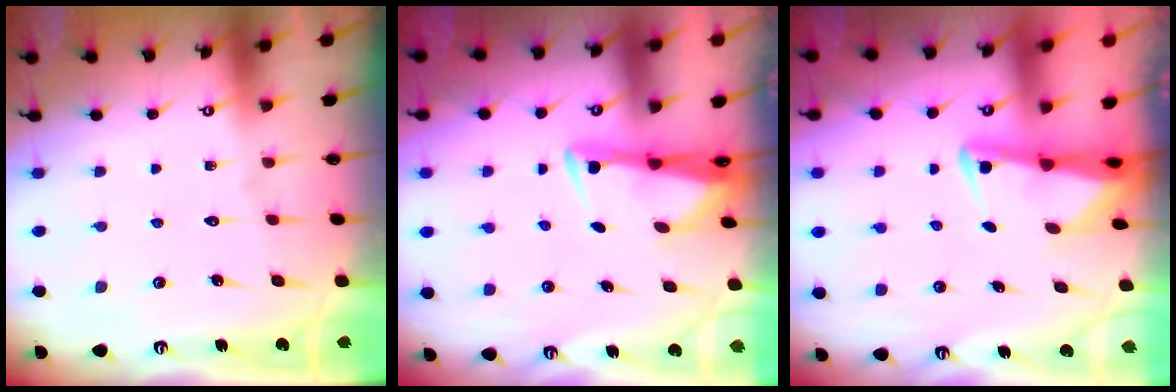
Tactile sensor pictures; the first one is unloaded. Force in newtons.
{"total": 3.0, "press": 2.8, "slide": 0.9}
{"total": 2.1, "press": 2.1, "slide": 0.5}